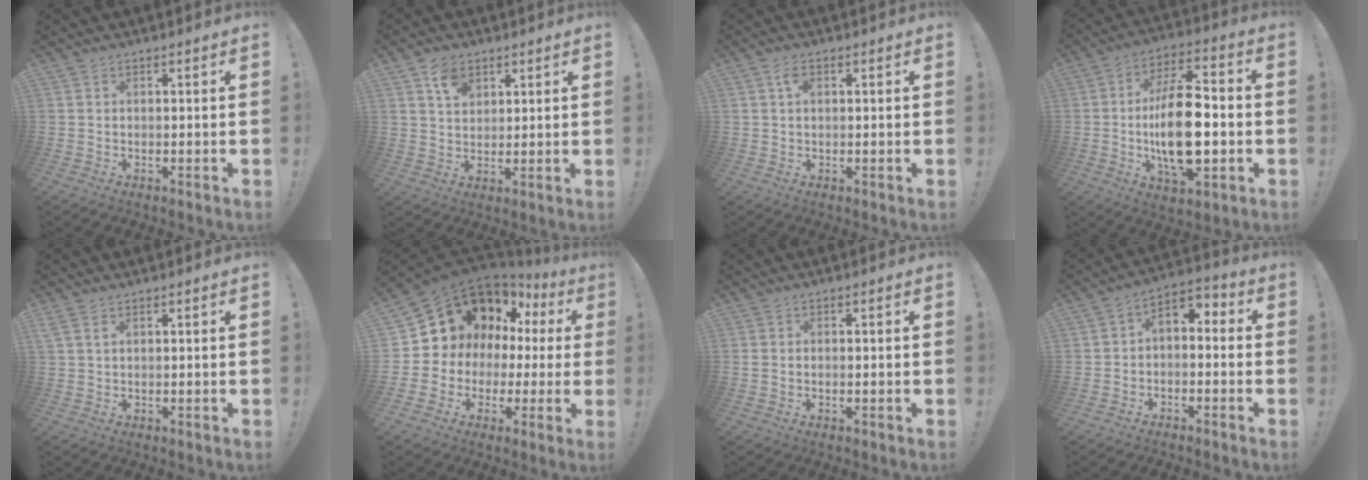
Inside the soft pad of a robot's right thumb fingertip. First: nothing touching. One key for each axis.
{"total": 6.6, "fx": 3.9, "fy": 4.6, "fz": 2.8, "tx": -0.032, "ty": -0.016, "tz": 0.068}
{"total": 2.9, "fx": 1.0, "fy": 1.7, "fz": 2.2, "tx": -0.031, "ty": 0.000, "tz": 0.013}
{"total": 20.0, "fx": -2.2, "fy": 9.8, "fz": 17.3, "tx": -0.308, "ty": -0.001, "tz": -0.040}
{"total": 2.4, "fx": 1.3, "fy": 1.1, "fz": 1.7, "tx": -0.034, "ty": 0.004, "tz": 0.025}
{"total": 11.4, "fx": 5.8, "fy": 8.7, "fz": 4.4, "tx": -0.072, "ty": -0.052, "tz": 0.125}
{"total": 0.5, "fx": 0.0, "fy": 0.4, "fz": 0.4, "tx": -0.010, "ty": 0.003, "tz": 0.000}
{"total": 4.1, "fx": -2.3, "fy": 2.7, "fz": 2.0, "tx": -0.031, "ty": 0.015, "tz": -0.041}